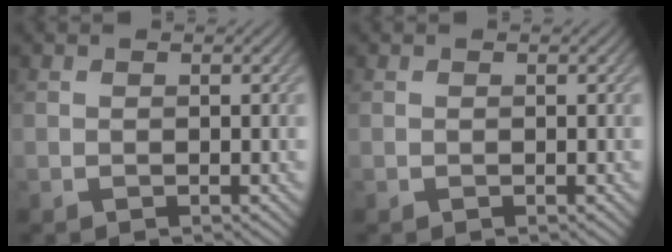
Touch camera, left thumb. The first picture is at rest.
{"total": 0.0}